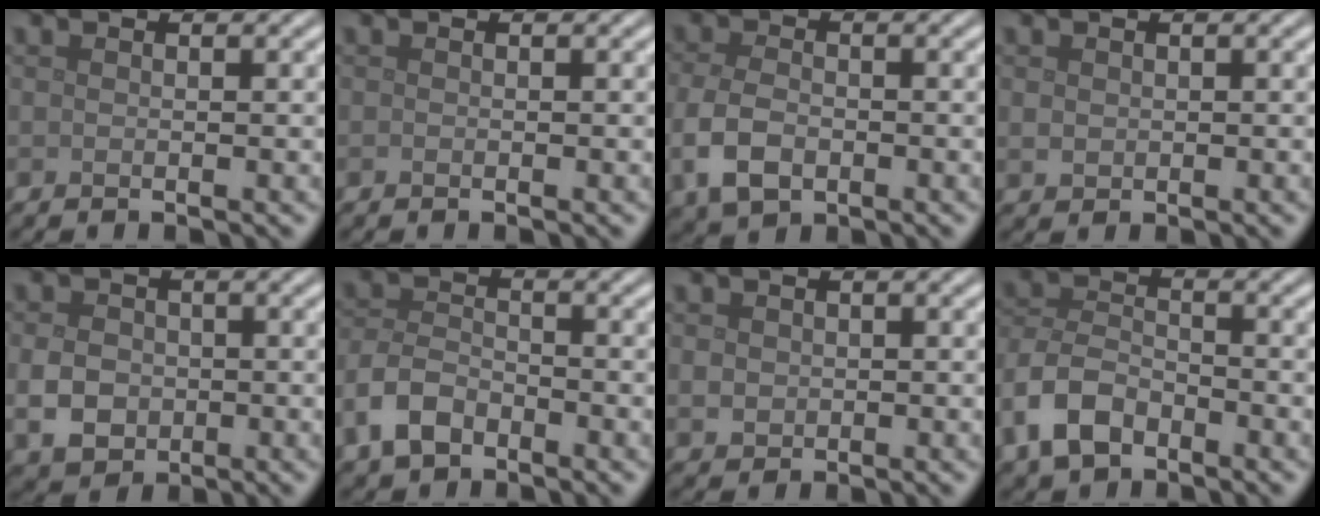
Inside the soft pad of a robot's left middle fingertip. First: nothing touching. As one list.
[{"total": 0.0}, {"total": 4.4, "force": [-1.4, 2.9, 3.0], "torque": [-0.071, -0.009, -0.032]}, {"total": 1.0, "force": [0.2, 0.9, 0.4], "torque": [-0.008, -0.003, 0.007]}, {"total": 3.7, "force": [-0.6, 3.0, 2.0], "torque": [-0.041, -0.003, -0.014]}, {"total": 3.8, "force": [-2.4, 2.2, 2.0], "torque": [-0.037, 0.001, -0.059]}, {"total": 1.4, "force": [0.1, 1.3, 0.5], "torque": [-0.010, -0.006, 0.003]}, {"total": 5.0, "force": [-2.9, 2.9, 2.7], "torque": [-0.058, 0.000, -0.067]}]